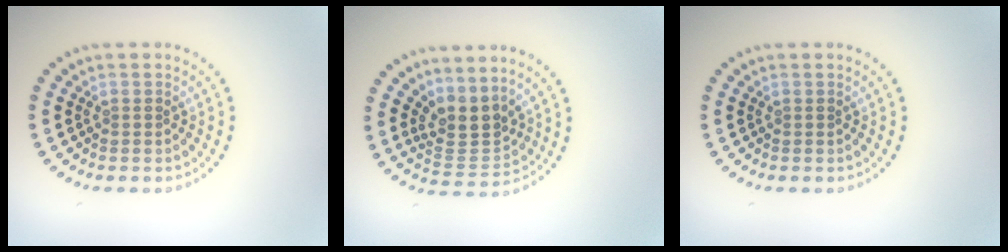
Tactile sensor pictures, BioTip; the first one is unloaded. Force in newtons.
{"total": 3.3, "press": 2.6, "slide": 2.1}
{"total": 0.0}